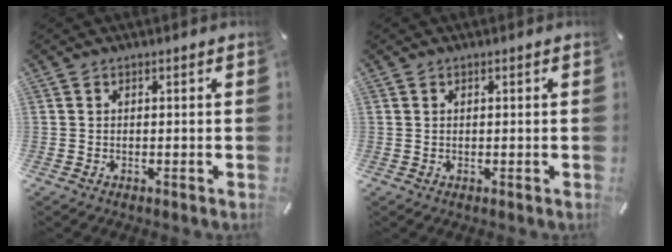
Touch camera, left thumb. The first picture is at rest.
{"total": 0.0}